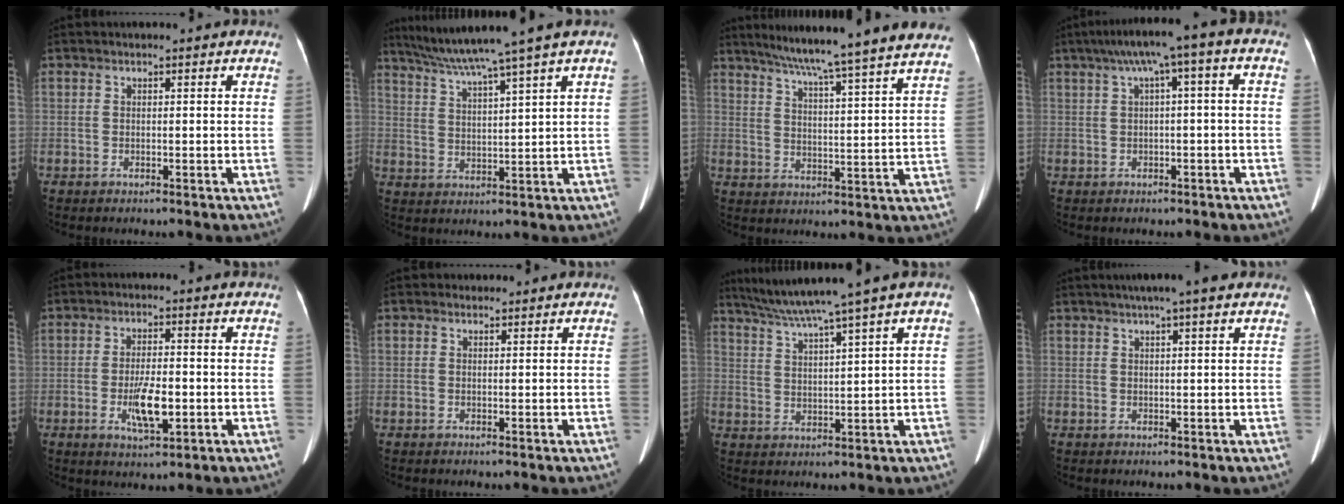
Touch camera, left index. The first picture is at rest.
{"total": 10.5, "force": [8.2, -2.4, 6.2], "torque": [-0.104, 0.014, 0.137]}
{"total": 21.9, "force": [19.3, -1.9, 10.2], "torque": [-0.165, -0.033, 0.249]}
{"total": 7.4, "force": [1.5, 0.7, 7.2], "torque": [-0.120, 0.045, 0.022]}
{"total": 6.3, "force": [-1.6, 1.8, 5.8], "torque": [-0.112, -0.006, -0.024]}
{"total": 0.6, "force": [0.4, 0.5, 0.0], "torque": [0.001, -0.001, 0.006]}
{"total": 9.8, "force": [7.2, -1.8, 6.5], "torque": [-0.106, 0.024, 0.122]}
{"total": 5.7, "force": [4.2, -0.1, 3.8], "torque": [-0.059, 0.028, 0.062]}